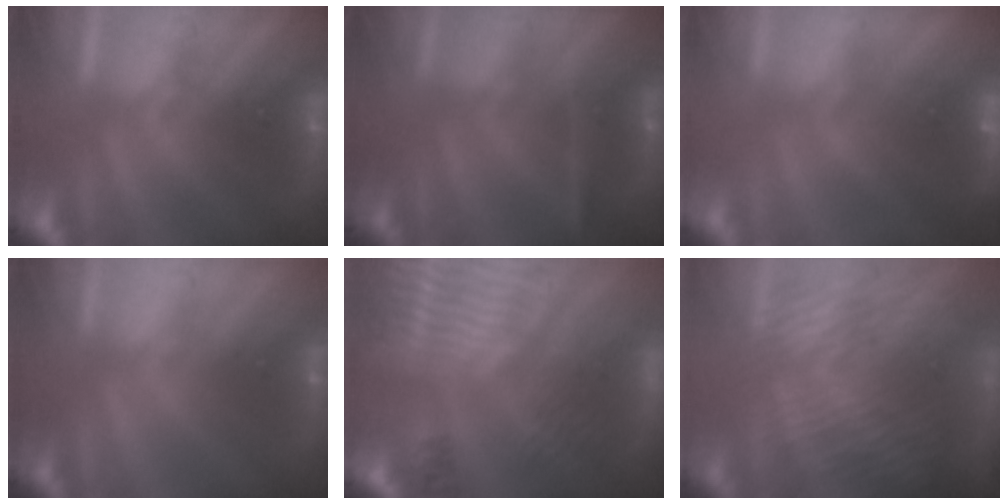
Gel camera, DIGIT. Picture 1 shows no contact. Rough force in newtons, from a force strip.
{"total": 2.4}
{"total": 7.4}
{"total": 3.3}
{"total": 9.1}
{"total": 8.8}